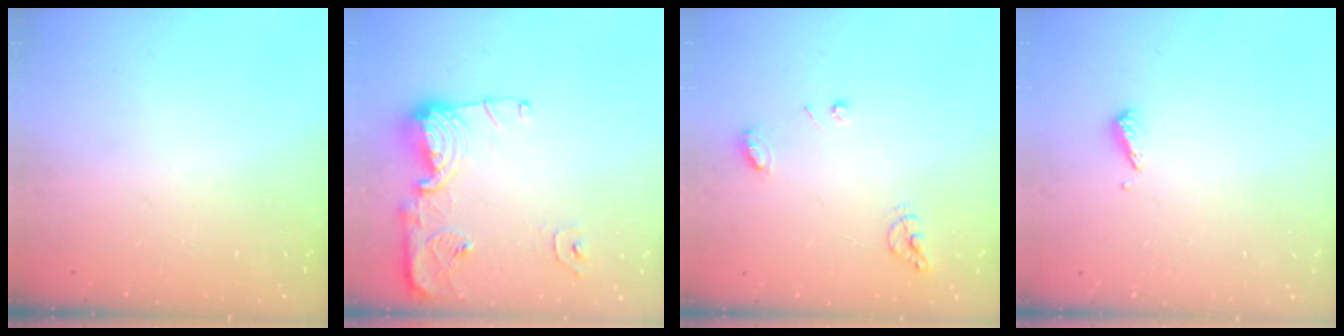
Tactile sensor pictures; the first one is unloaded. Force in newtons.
{"total": 13.8, "press": 13.8, "slide": 1.3}
{"total": 7.5, "press": 7.4, "slide": 0.9}
{"total": 2.9, "press": 2.9, "slide": 0.4}